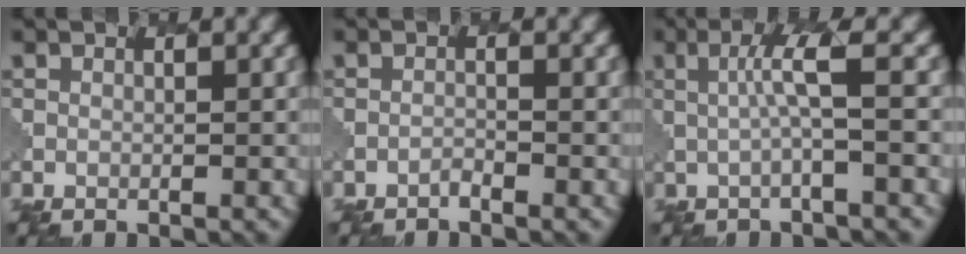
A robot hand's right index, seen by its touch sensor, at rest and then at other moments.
{"total": 0.5, "force": [-0.5, 0.0, -0.1], "torque": [0.003, 0.001, -0.011]}
{"total": 3.2, "force": [0.5, 0.3, 3.1], "torque": [-0.056, -0.001, 0.009]}